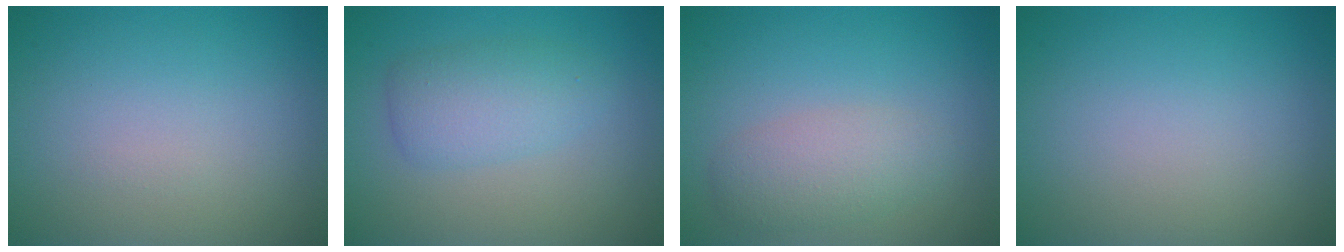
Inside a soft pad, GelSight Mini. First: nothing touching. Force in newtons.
{"total": 3.2, "press": 3.2, "slide": 0.1}
{"total": 2.9, "press": 2.9, "slide": 0.1}
{"total": 0.0}